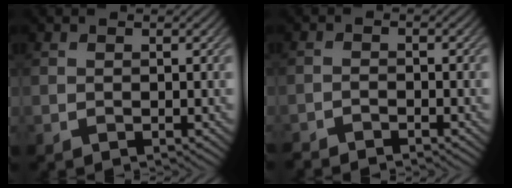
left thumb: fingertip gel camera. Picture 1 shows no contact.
{"total": 1.9, "force": [-1.9, 0.0, 0.2], "torque": [-0.005, -0.003, -0.042]}